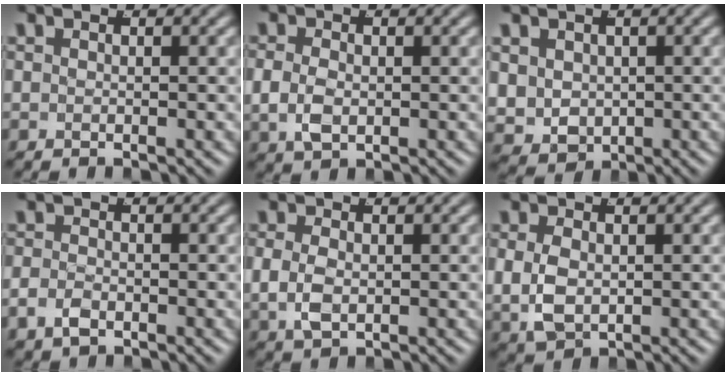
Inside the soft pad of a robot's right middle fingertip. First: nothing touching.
{"total": 2.5, "force": [-0.3, 1.8, 1.7], "torque": [-0.047, -0.013, 0.005]}
{"total": 6.1, "force": [-0.6, 5.5, 2.5], "torque": [-0.071, -0.040, 0.010]}
{"total": 1.9, "force": [-1.1, 1.3, 1.0], "torque": [-0.028, -0.008, -0.013]}
{"total": 2.8, "force": [-0.1, 2.0, 2.0], "torque": [-0.056, -0.016, 0.011]}
{"total": 4.7, "force": [-0.1, 3.8, 2.8], "torque": [-0.080, -0.018, 0.014]}